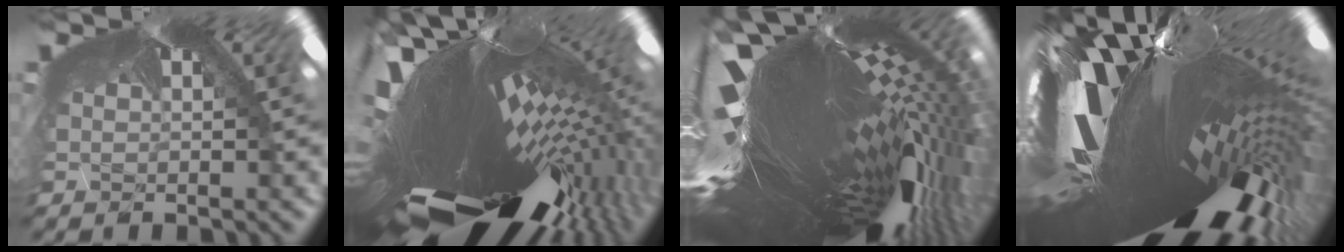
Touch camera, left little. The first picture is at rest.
{"total": 9.9, "force": [-9.4, -0.5, 3.4], "torque": [-0.084, -0.133, -0.106]}
{"total": 6.6, "force": [-4.9, -0.9, 4.4], "torque": [-0.111, -0.102, -0.024]}
{"total": 7.1, "force": [-6.2, 0.4, 3.5], "torque": [-0.091, -0.126, -0.051]}